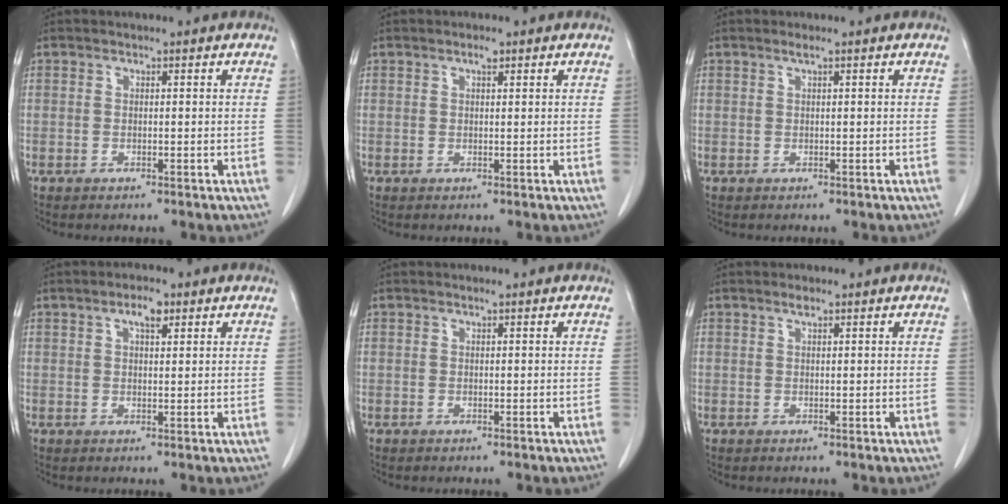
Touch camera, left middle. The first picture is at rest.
{"total": 1.1, "force": [0.7, 0.3, 0.8], "torque": [-0.017, 0.001, 0.012]}
{"total": 0.7, "force": [0.5, -0.1, 0.6], "torque": [-0.018, 0.003, 0.012]}
{"total": 3.0, "force": [1.6, 1.0, 2.4], "torque": [-0.044, 0.005, 0.027]}
{"total": 0.0}
{"total": 0.9, "force": [0.6, 0.1, 0.6], "torque": [-0.014, 0.002, 0.013]}